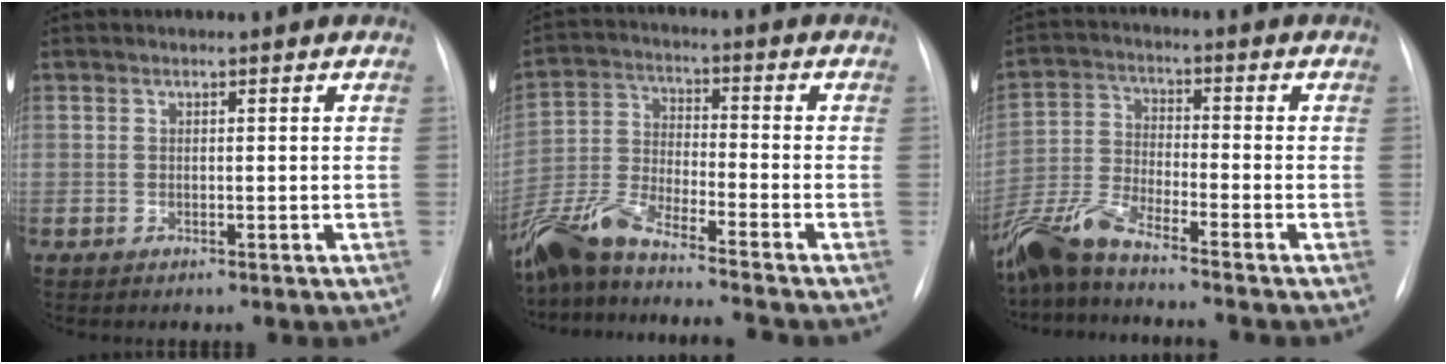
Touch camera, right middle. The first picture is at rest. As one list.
[{"total": 14.8, "force": [-12.9, -0.2, 7.1], "torque": [-0.153, -0.008, -0.240]}, {"total": 9.3, "force": [-8.1, -0.6, 4.5], "torque": [-0.103, -0.021, -0.164]}]